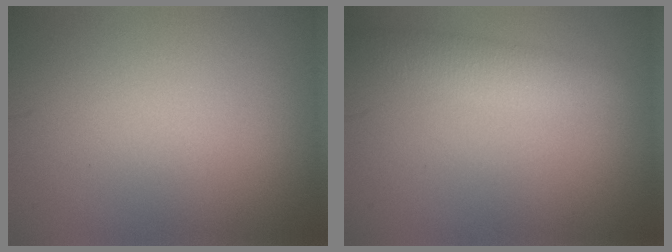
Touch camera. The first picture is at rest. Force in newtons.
{"total": 3.1, "press": 3.1, "slide": 0.0}